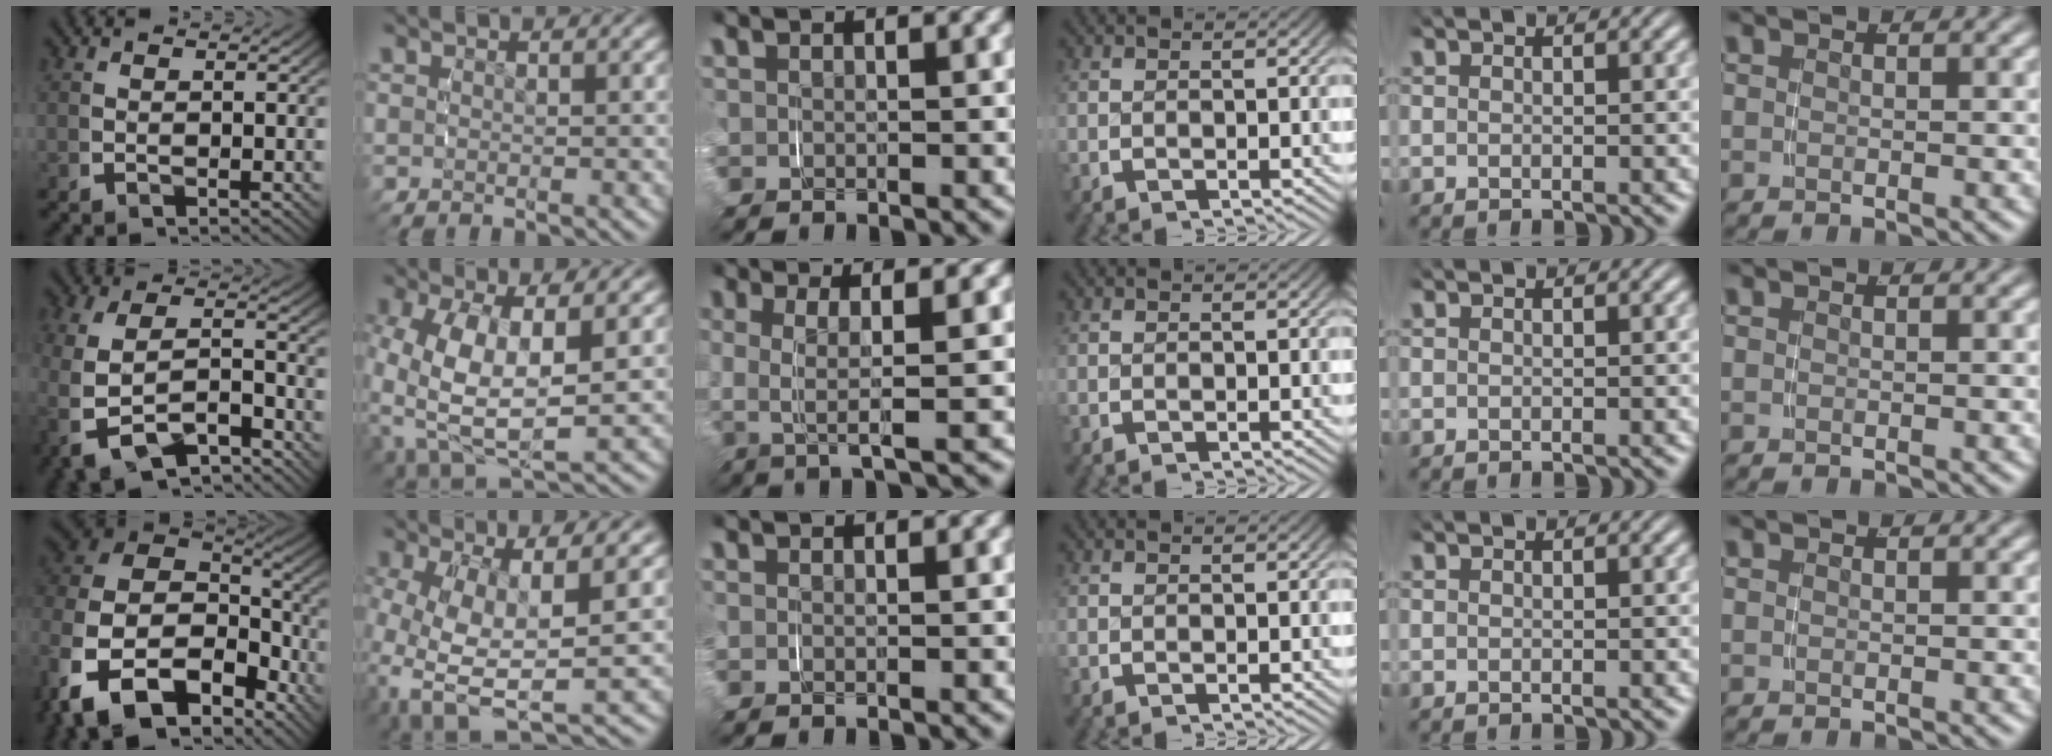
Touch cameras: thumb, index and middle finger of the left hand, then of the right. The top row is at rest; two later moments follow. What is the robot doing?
{"motion": "grasp_and_lifting", "object": "jacket"}